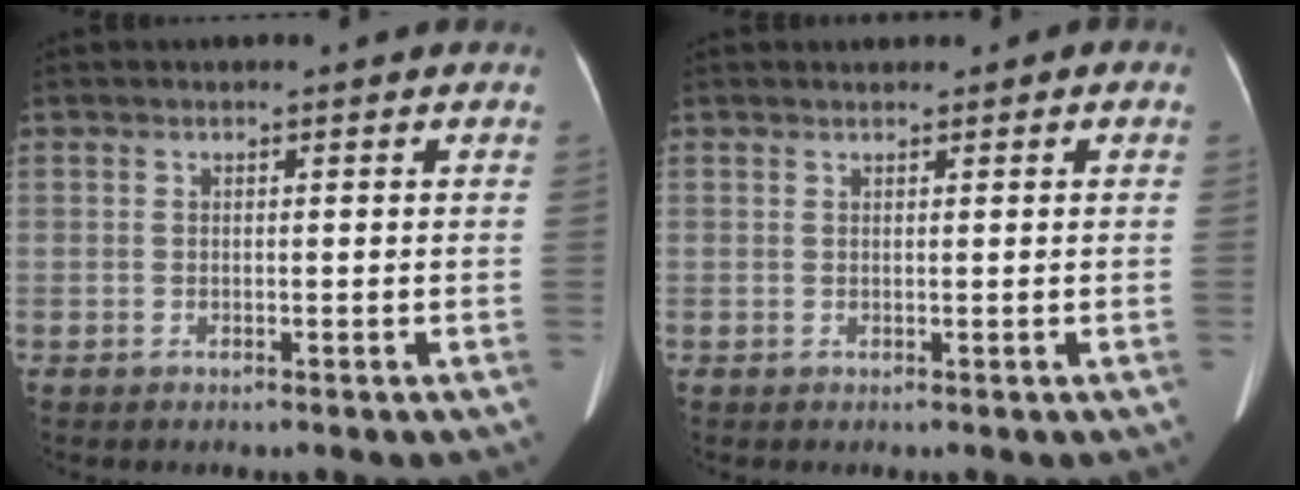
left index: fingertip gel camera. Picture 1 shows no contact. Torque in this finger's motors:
{"motor_torque": [0.33, -0.39, -0.01, -0.02]}